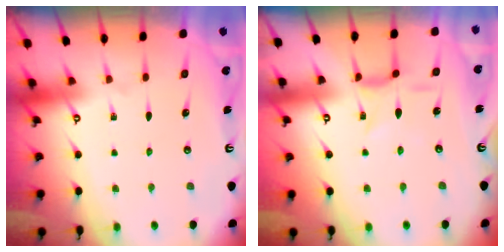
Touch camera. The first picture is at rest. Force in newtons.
{"total": 2.5, "press": 2.5, "slide": 0.2}